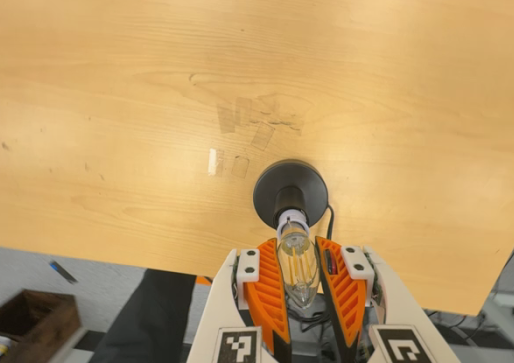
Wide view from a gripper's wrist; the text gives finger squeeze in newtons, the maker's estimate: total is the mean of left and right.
{"total": 10.6, "left": 10.2, "right": 11.0}